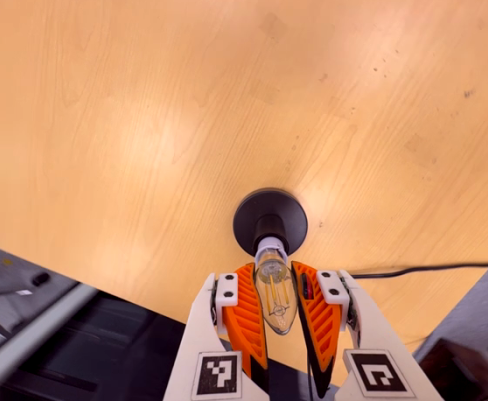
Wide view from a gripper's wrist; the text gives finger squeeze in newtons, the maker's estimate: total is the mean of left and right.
{"total": 20.6, "left": 21.2, "right": 19.9}